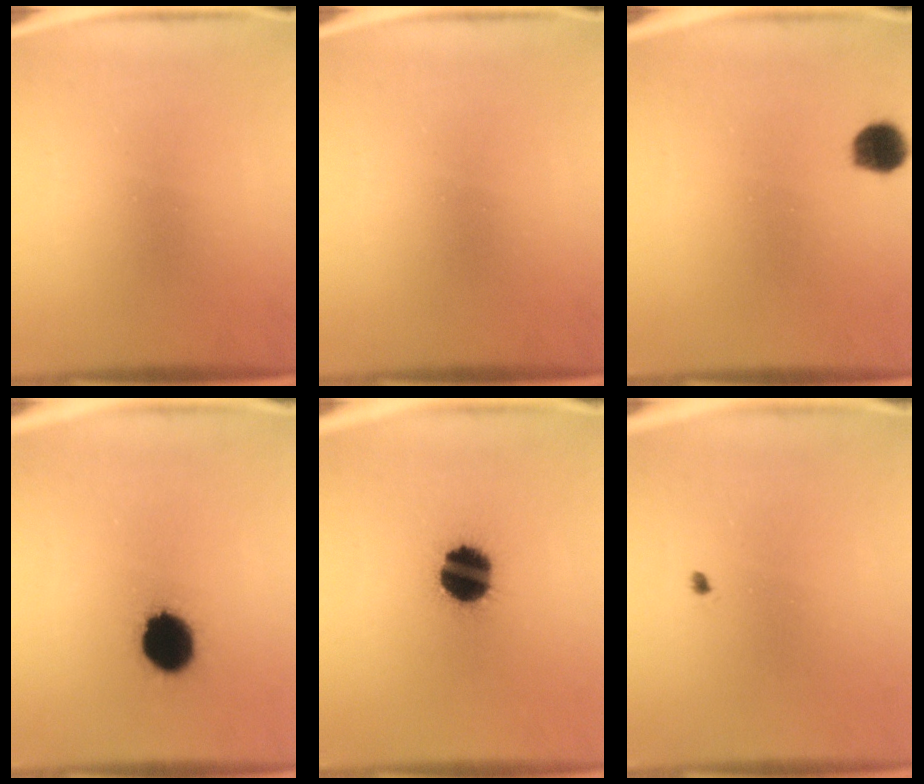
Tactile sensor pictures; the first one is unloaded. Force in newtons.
{"total": 0.0}
{"total": 5.1}
{"total": 12.5}
{"total": 15.1}
{"total": 0.6}